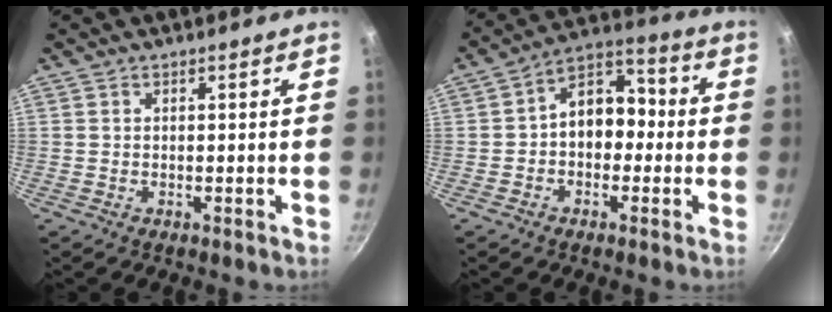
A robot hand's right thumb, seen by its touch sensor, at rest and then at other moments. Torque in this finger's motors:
{"motor_torque": [-0.41, 0.69, 0.11, 0.10, 0.07]}